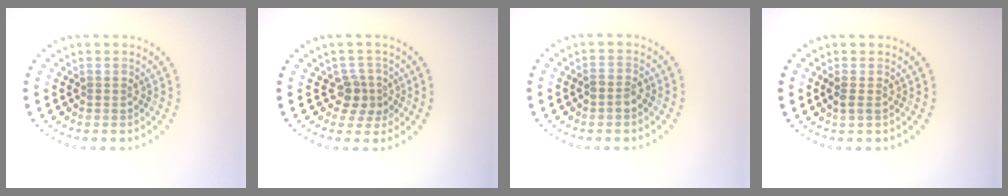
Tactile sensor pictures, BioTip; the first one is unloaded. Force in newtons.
{"total": 2.5, "press": 1.9, "slide": 1.5}
{"total": 1.4, "press": 1.3, "slide": 0.6}
{"total": 1.1, "press": 1.0, "slide": 0.5}